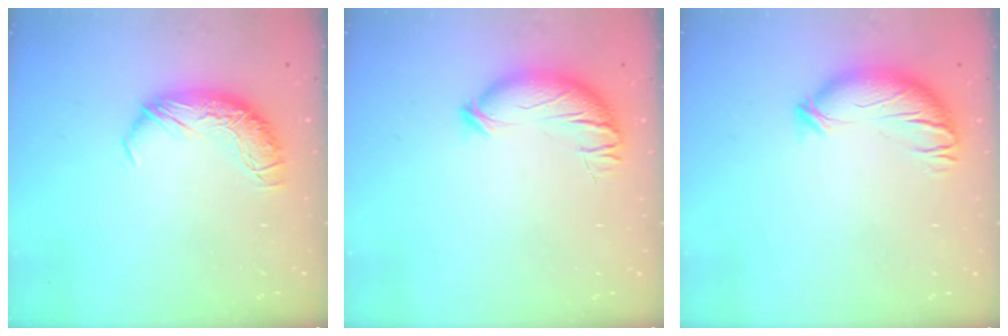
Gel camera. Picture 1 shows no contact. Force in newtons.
{"total": 4.4, "press": 4.1, "slide": 1.7}
{"total": 3.8, "press": 3.0, "slide": 2.2}